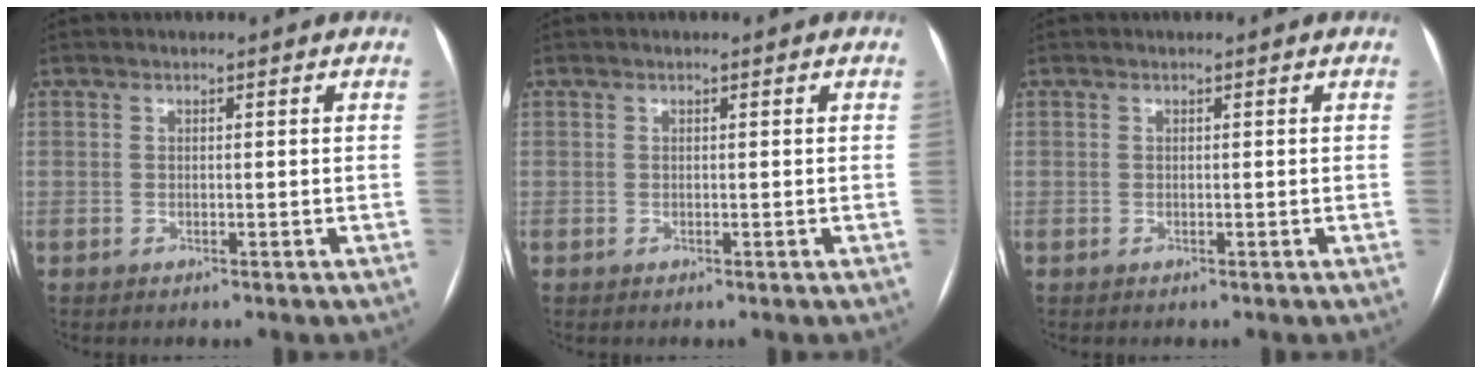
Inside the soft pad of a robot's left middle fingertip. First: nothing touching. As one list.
[{"total": 0.0}, {"total": 0.0}]